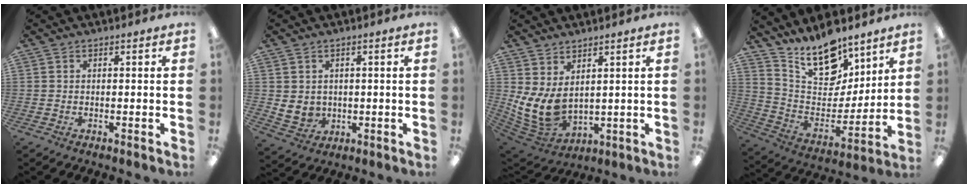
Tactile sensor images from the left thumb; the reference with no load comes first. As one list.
[{"total": 4.3, "force": [1.4, 3.9, 1.4], "torque": [-0.033, -0.008, 0.029]}, {"total": 9.5, "force": [2.1, 6.2, 7.0], "torque": [-0.173, -0.021, 0.045]}, {"total": 17.1, "force": [13.1, 8.6, 6.9], "torque": [-0.129, -0.088, 0.240]}]